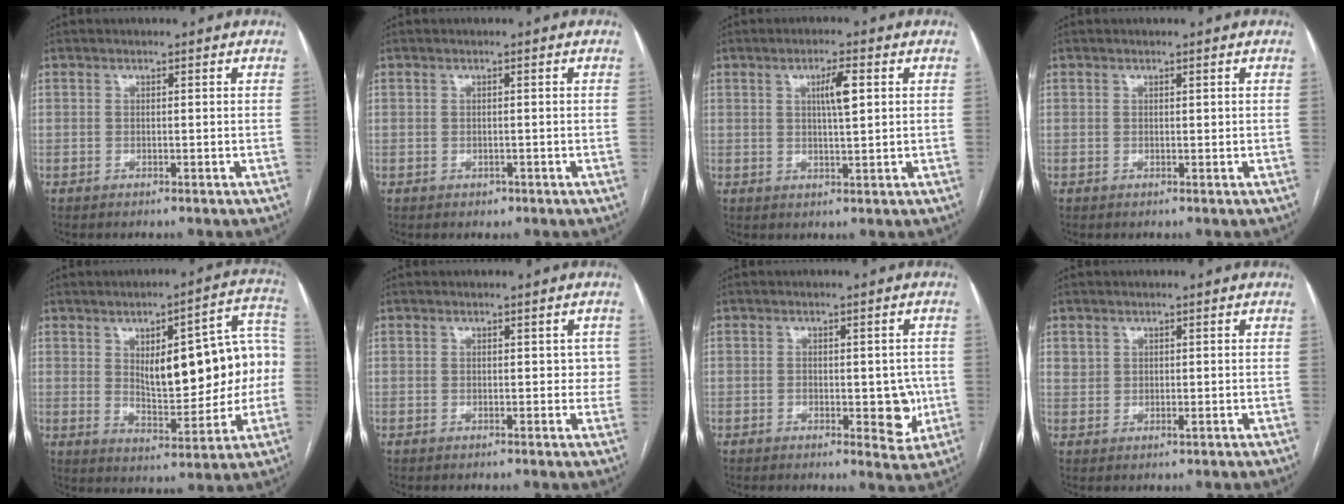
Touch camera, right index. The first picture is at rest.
{"total": 0.9, "force": [-0.4, 0.7, 0.3], "torque": [-0.008, 0.001, -0.003]}
{"total": 4.3, "force": [1.3, 0.5, 4.0], "torque": [-0.073, 0.002, 0.022]}
{"total": 0.0}
{"total": 17.2, "force": [1.6, 5.8, 16.1], "torque": [-0.218, 0.035, 0.034]}
{"total": 1.9, "force": [0.4, 1.4, 1.1], "torque": [-0.005, 0.011, 0.003]}
{"total": 6.1, "force": [-1.1, 3.0, 5.2], "torque": [-0.051, 0.002, -0.007]}
{"total": 1.6, "force": [0.9, 1.2, 0.5], "torque": [-0.005, 0.001, 0.019]}